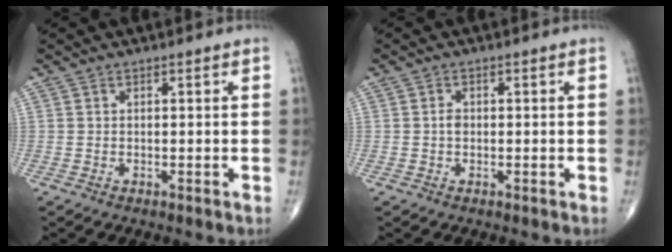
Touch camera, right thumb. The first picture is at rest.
{"total": 1.3, "force": [-0.1, 1.0, 0.8], "torque": [-0.011, 0.003, -0.004]}